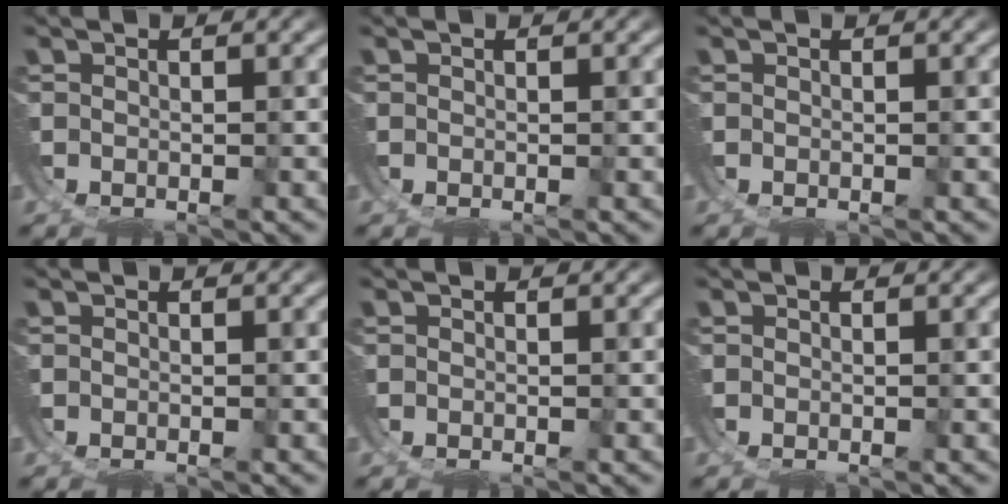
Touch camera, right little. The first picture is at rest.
{"total": 0.0}
{"total": 0.0}
{"total": 0.0}
{"total": 0.0}
{"total": 0.0}